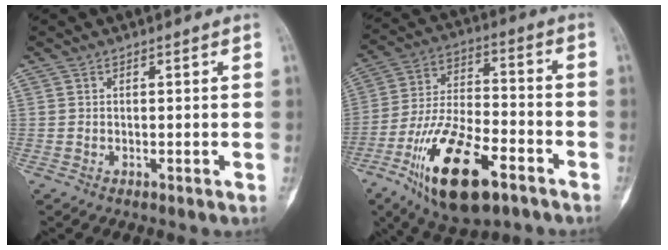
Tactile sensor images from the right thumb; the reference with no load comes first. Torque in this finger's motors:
{"motor_torque": [1.05, 1.28, 1.63, -1.14, 0.17]}